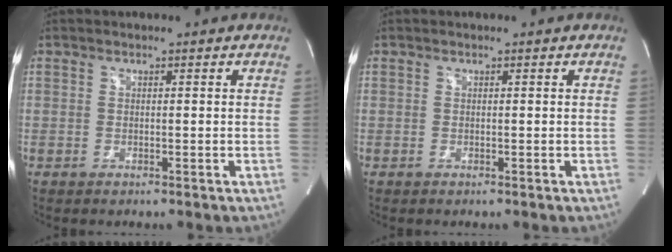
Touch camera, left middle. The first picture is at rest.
{"total": 0.0}